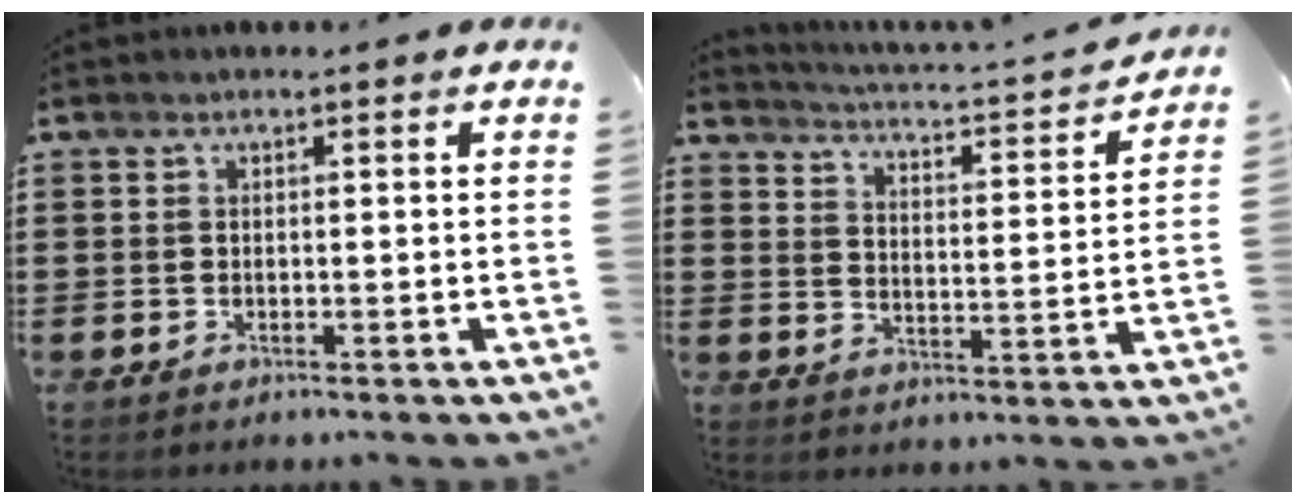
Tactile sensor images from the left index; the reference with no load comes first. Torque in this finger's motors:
{"motor_torque": [0.04, 0.09, -0.21, -0.03]}